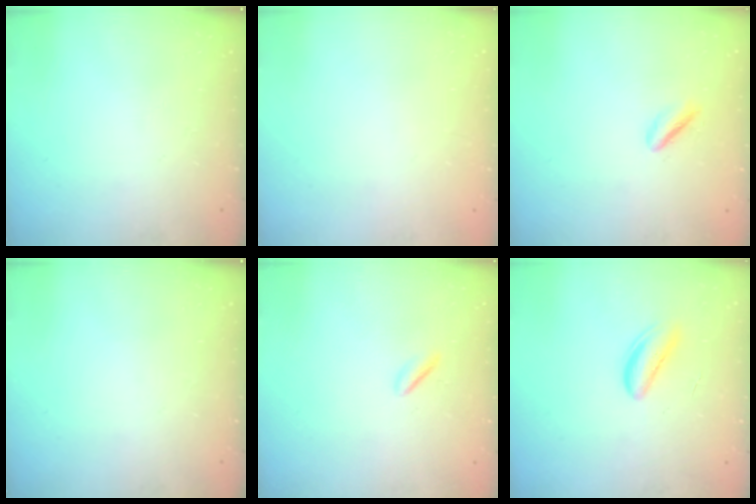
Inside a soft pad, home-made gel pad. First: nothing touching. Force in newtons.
{"total": 2.0, "press": 2.0, "slide": 0.1}
{"total": 2.1, "press": 1.9, "slide": 0.8}
{"total": 0.0}
{"total": 1.2, "press": 1.1, "slide": 0.5}
{"total": 4.7, "press": 4.7, "slide": 0.5}